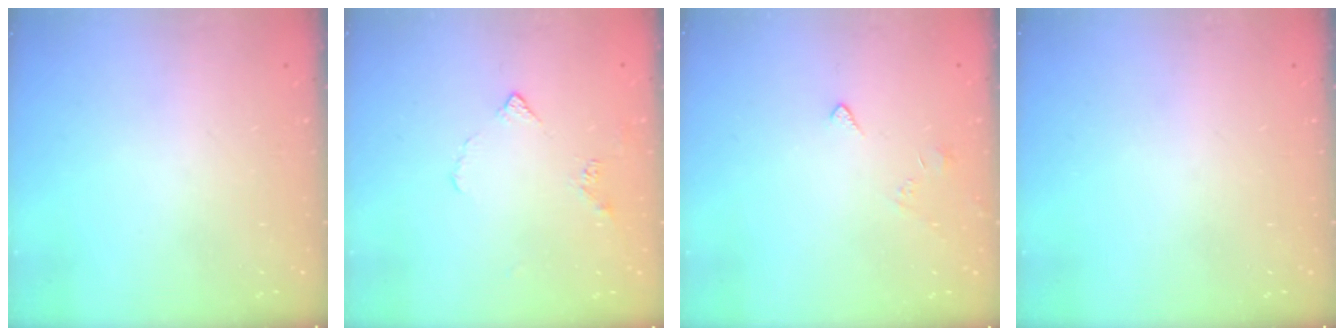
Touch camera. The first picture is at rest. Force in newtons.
{"total": 3.4, "press": 3.4, "slide": 0.7}
{"total": 2.7, "press": 2.6, "slide": 0.4}
{"total": 0.0}